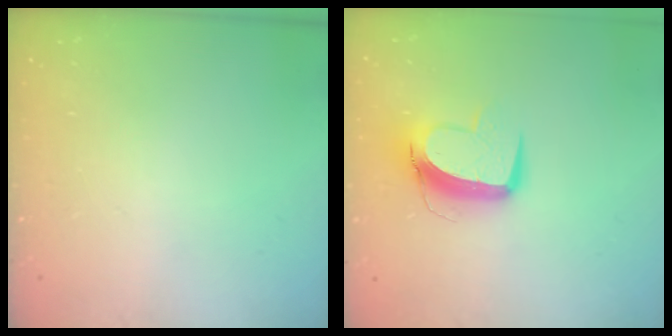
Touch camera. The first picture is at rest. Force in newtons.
{"total": 11.8, "press": 11.7, "slide": 1.2}